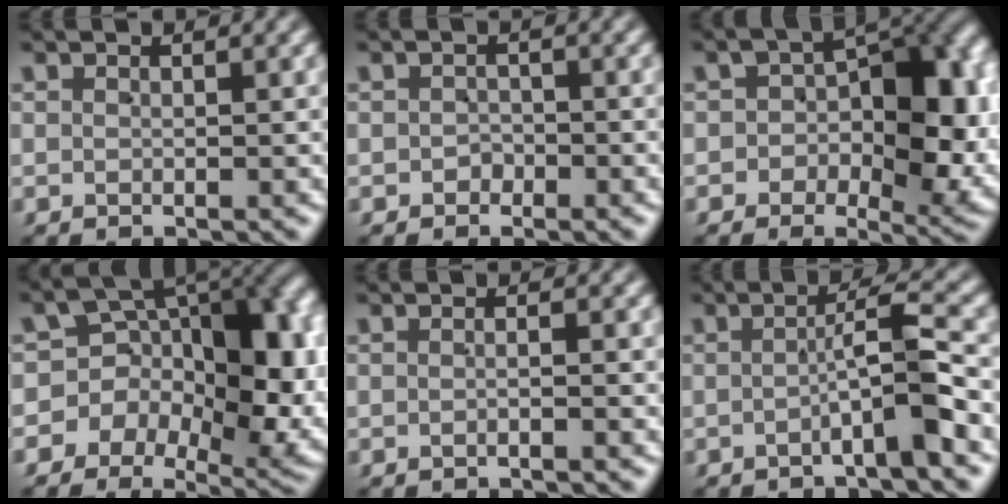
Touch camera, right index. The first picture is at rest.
{"total": 1.3, "force": [-0.9, 0.9, -0.2], "torque": [0.014, 0.001, -0.017]}
{"total": 9.7, "force": [-0.6, 5.6, 7.9], "torque": [-0.089, 0.005, -0.012]}
{"total": 14.7, "force": [-0.5, 11.1, 9.7], "torque": [-0.179, -0.011, -0.016]}
{"total": 0.7, "force": [-0.4, -0.1, 0.5], "torque": [-0.008, 0.007, -0.013]}
{"total": 3.7, "force": [-1.5, -0.2, 3.4], "torque": [-0.056, 0.010, -0.028]}